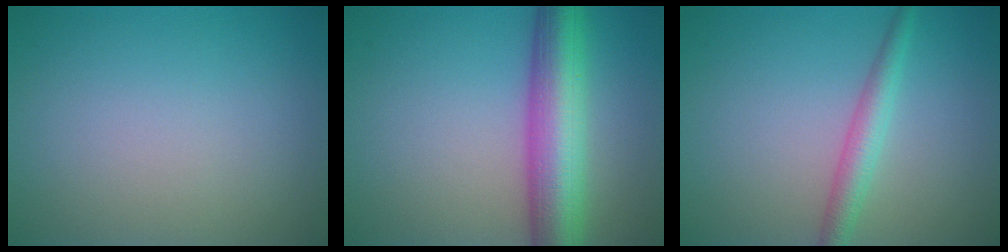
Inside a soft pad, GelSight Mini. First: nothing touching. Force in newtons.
{"total": 8.4, "press": 8.4, "slide": 0.3}
{"total": 2.6, "press": 2.6, "slide": 0.1}